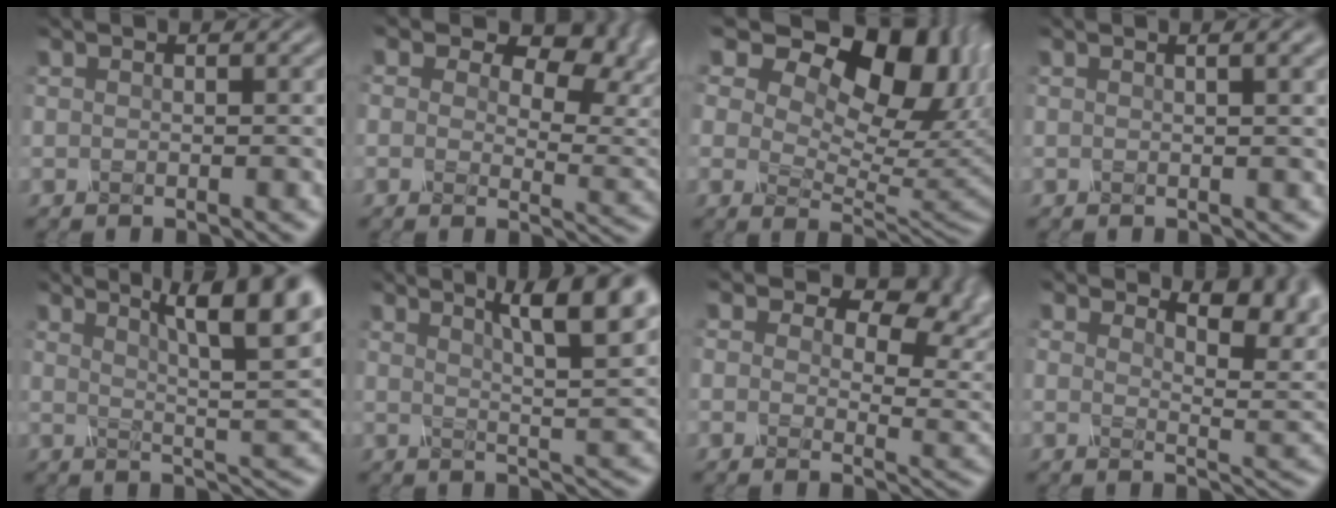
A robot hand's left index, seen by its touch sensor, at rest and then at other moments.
{"total": 10.1, "force": [4.8, 6.2, 6.3], "torque": [-0.078, 0.011, 0.062]}
{"total": 16.2, "force": [8.4, 9.3, 10.4], "torque": [-0.151, 0.049, 0.119]}
{"total": 3.0, "force": [1.3, 1.2, 2.5], "torque": [-0.016, 0.012, 0.001]}
{"total": 10.0, "force": [5.1, 2.9, 8.1], "torque": [-0.081, 0.021, 0.065]}
{"total": 8.7, "force": [4.6, 2.4, 7.0], "torque": [-0.066, 0.021, 0.056]}
{"total": 8.6, "force": [4.0, 5.3, 5.5], "torque": [-0.064, 0.004, 0.049]}
{"total": 6.0, "force": [3.5, 2.6, 4.2], "torque": [-0.052, 0.003, 0.047]}